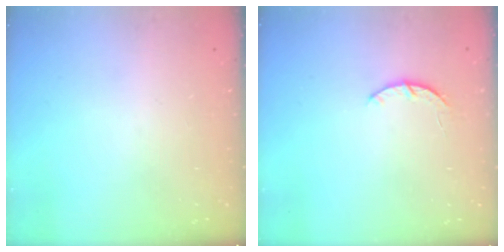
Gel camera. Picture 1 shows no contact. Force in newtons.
{"total": 2.9, "press": 2.8, "slide": 0.5}